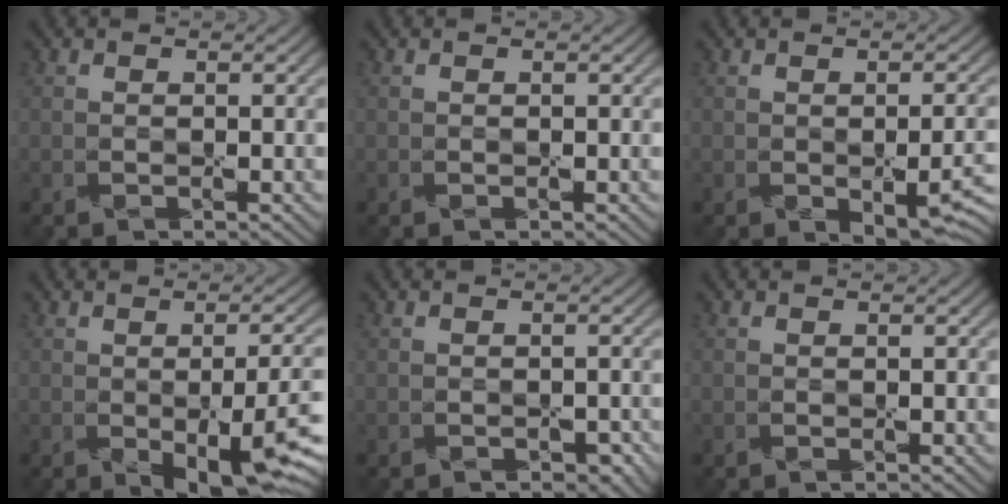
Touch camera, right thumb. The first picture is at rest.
{"total": 0.0}
{"total": 5.7, "force": [-1.6, 2.5, 4.8], "torque": [-0.071, -0.022, -0.002]}
{"total": 10.2, "force": [-2.1, 4.1, 9.1], "torque": [-0.121, -0.023, -0.001]}
{"total": 1.2, "force": [-0.7, 0.7, 0.7], "torque": [-0.010, -0.007, -0.007]}
{"total": 0.0}